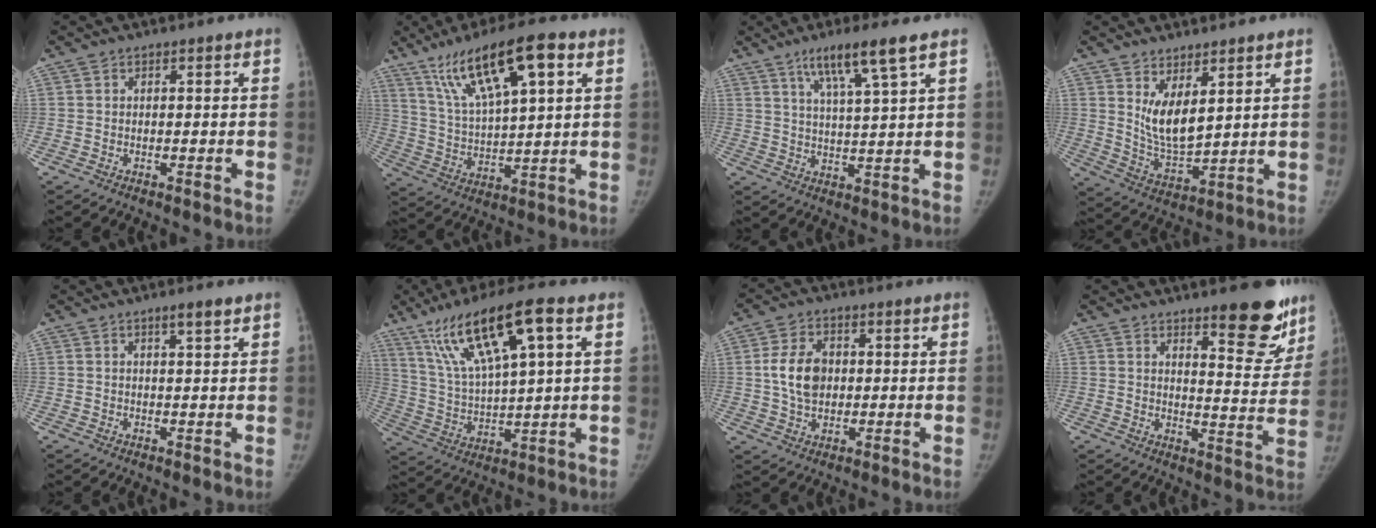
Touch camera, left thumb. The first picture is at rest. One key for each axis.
{"total": 17.0, "fx": 8.9, "fy": 4.5, "fz": 13.8, "tx": -0.231, "ty": -0.016, "tz": 0.167}
{"total": 9.0, "fx": 5.4, "fy": 0.0, "fz": 7.2, "tx": -0.132, "ty": -0.024, "tz": 0.100}
{"total": 8.5, "fx": 4.0, "fy": 3.4, "fz": 6.7, "tx": -0.105, "ty": -0.048, "tz": 0.089}
{"total": 2.4, "fx": 1.6, "fy": 0.2, "fz": 1.8, "tx": -0.029, "ty": -0.011, "tz": 0.027}
{"total": 17.8, "fx": 8.8, "fy": 4.1, "fz": 14.9, "tx": -0.280, "ty": -0.014, "tz": 0.169}
{"total": 8.1, "fx": 0.9, "fy": 5.6, "fz": 5.7, "tx": -0.092, "ty": 0.001, "tz": 0.018}
{"total": 13.5, "fx": 9.3, "fy": 4.0, "fz": 8.9, "tx": -0.065, "ty": -0.068, "tz": 0.130}